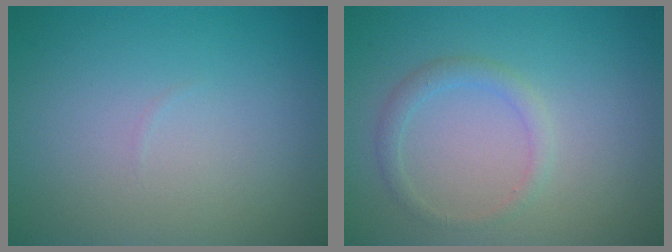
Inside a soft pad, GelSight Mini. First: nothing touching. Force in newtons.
{"total": 1.5, "press": 1.5, "slide": 0.1}